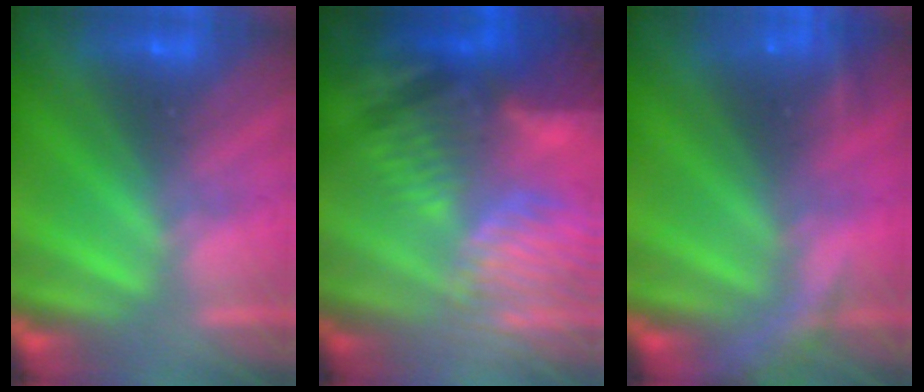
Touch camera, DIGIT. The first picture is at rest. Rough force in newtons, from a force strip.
{"total": 11.8}
{"total": 5.9}